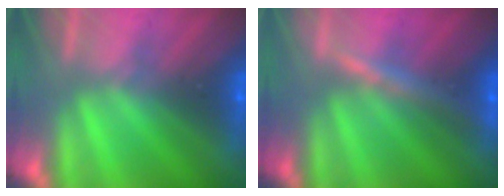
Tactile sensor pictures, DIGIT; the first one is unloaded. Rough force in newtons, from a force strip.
{"total": 3.3}